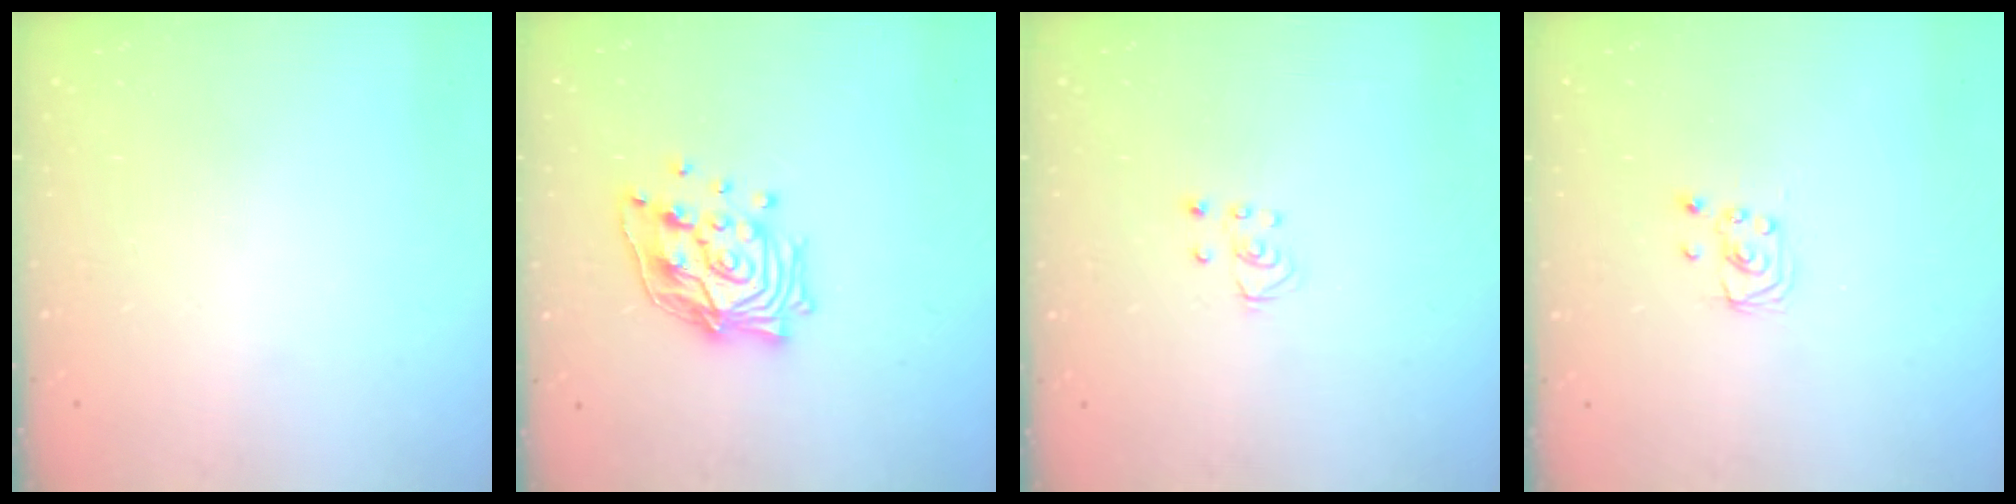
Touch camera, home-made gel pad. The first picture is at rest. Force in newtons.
{"total": 15.1, "press": 14.9, "slide": 1.9}
{"total": 2.5, "press": 2.5, "slide": 0.2}
{"total": 2.3, "press": 2.2, "slide": 0.3}